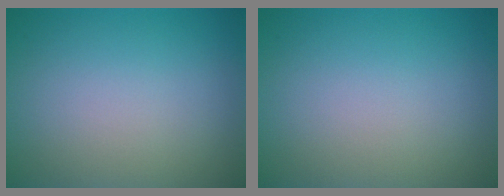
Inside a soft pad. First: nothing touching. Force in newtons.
{"total": 0.0}